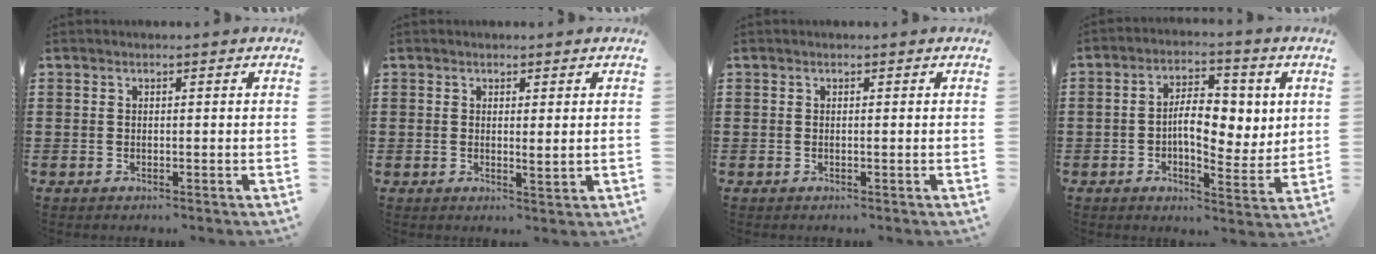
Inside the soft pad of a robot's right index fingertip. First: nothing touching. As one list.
[{"total": 1.2, "force": [0.6, 0.2, 1.0], "torque": [-0.021, 0.002, 0.011]}, {"total": 0.0}, {"total": 7.7, "force": [0.6, 4.0, 6.5], "torque": [-0.103, 0.004, 0.005]}]